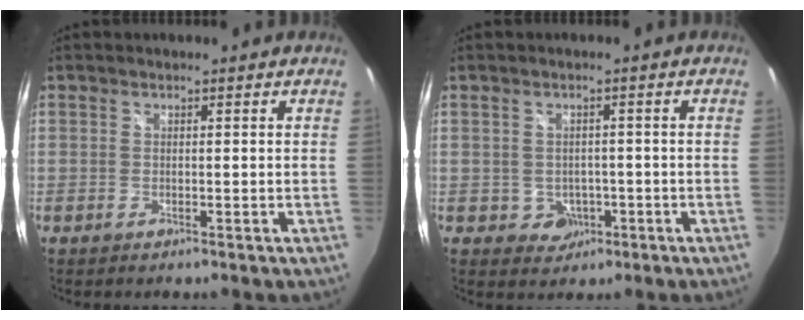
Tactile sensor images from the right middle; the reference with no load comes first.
{"total": 3.7, "force": [-1.1, 3.4, 0.9], "torque": [-0.025, 0.005, -0.005]}